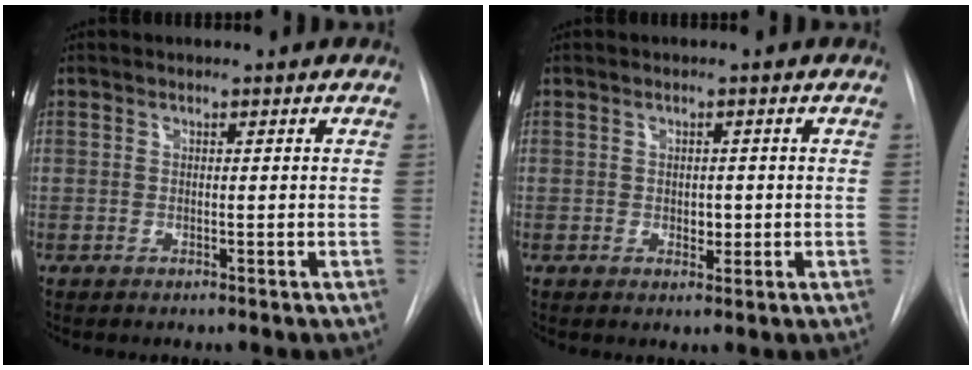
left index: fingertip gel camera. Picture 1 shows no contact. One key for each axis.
{"total": 1.6, "fx": -0.4, "fy": 1.1, "fz": 1.1, "tx": -0.014, "ty": -0.004, "tz": -0.002}